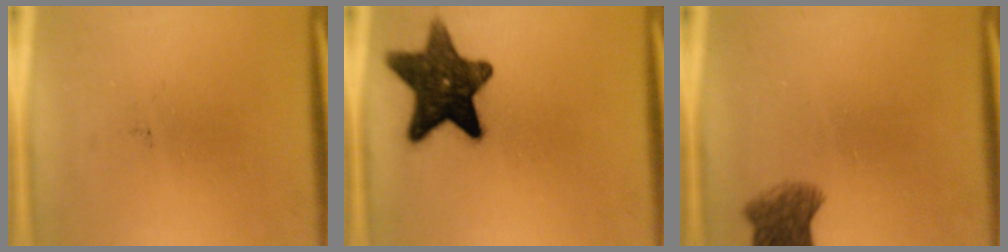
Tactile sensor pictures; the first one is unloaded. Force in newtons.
{"total": 13.4}
{"total": 5.0}